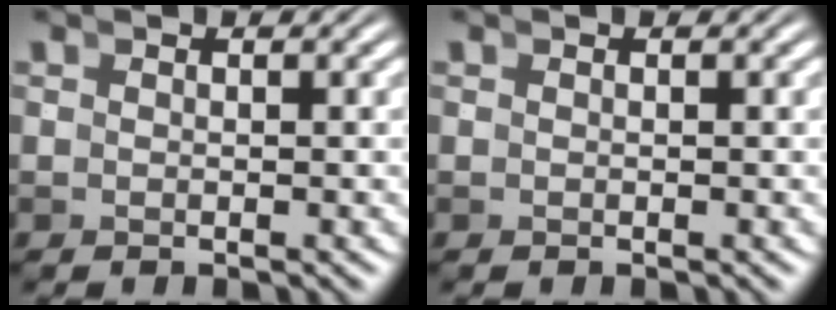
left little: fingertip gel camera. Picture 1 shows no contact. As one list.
[{"total": 0.0}]